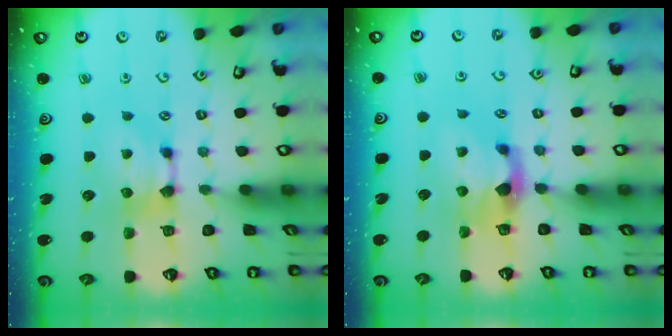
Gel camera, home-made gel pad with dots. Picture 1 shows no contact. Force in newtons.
{"total": 2.2, "press": 1.8, "slide": 1.3}